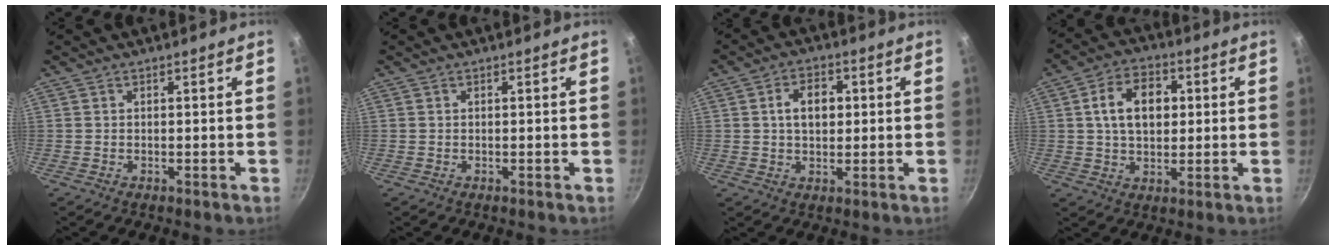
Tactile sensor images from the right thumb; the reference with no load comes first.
{"total": 0.0}
{"total": 6.5, "force": [0.9, 4.4, 4.6], "torque": [-0.056, 0.009, 0.012]}
{"total": 10.6, "force": [1.8, 7.2, 7.6], "torque": [-0.107, 0.011, 0.024]}